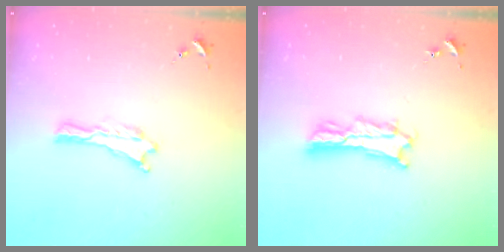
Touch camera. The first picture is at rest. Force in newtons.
{"total": 4.3, "press": 4.3, "slide": 0.5}